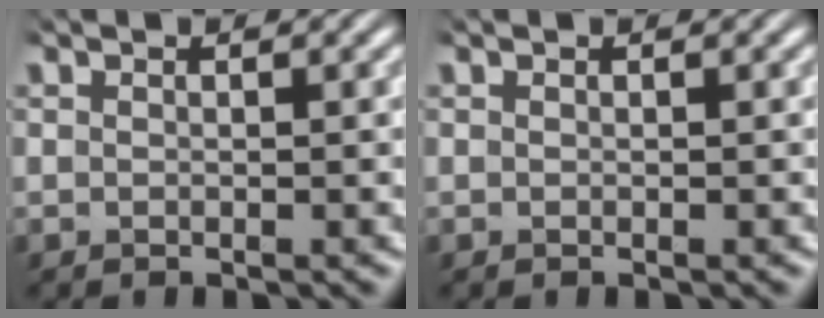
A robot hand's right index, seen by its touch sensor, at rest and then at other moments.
{"total": 0.0}